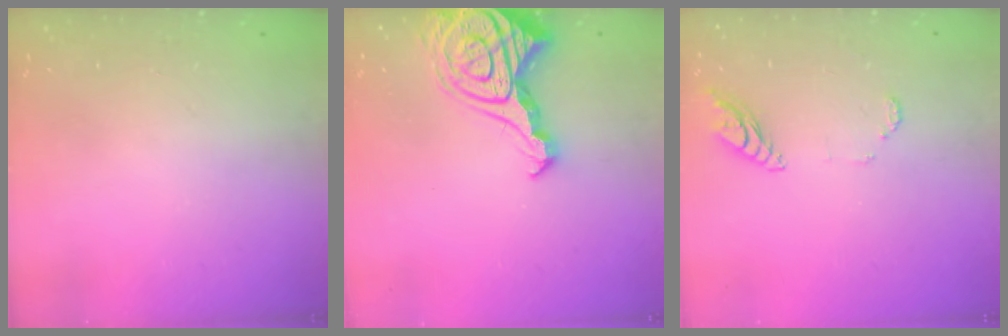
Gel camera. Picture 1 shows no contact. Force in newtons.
{"total": 16.4, "press": 16.3, "slide": 1.9}
{"total": 7.9, "press": 7.8, "slide": 0.5}